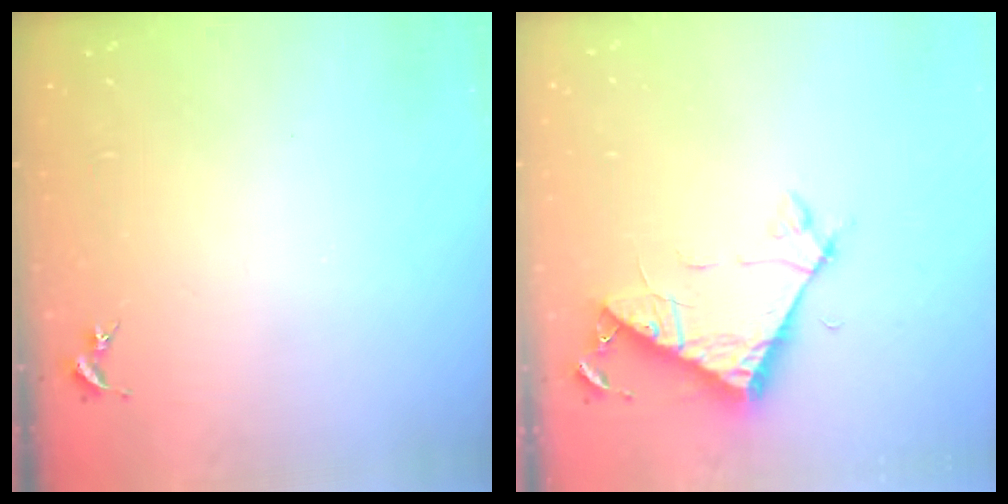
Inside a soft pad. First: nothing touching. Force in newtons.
{"total": 7.1, "press": 7.1, "slide": 0.6}